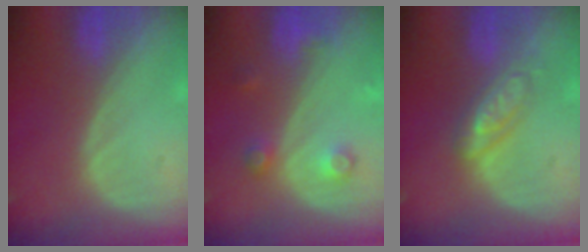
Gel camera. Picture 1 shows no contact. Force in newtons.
{"total": 3.7, "press": 3.4, "slide": 1.5}
{"total": 4.9, "press": 4.9, "slide": 0.1}